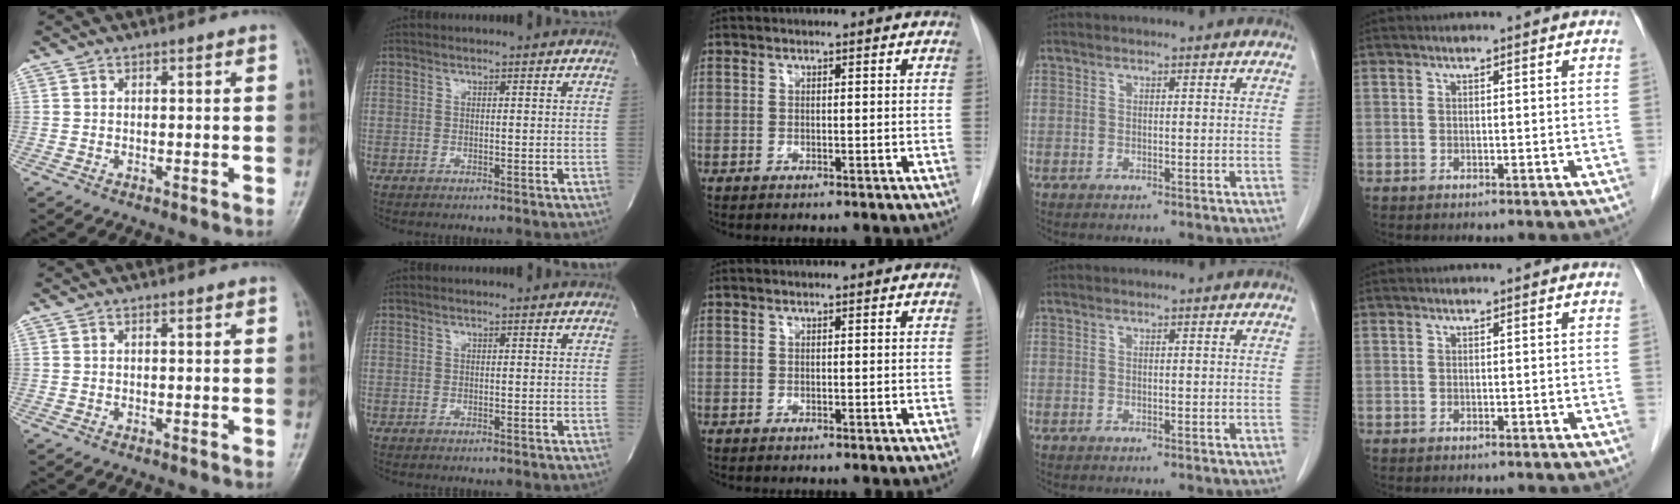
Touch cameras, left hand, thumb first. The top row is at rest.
{}